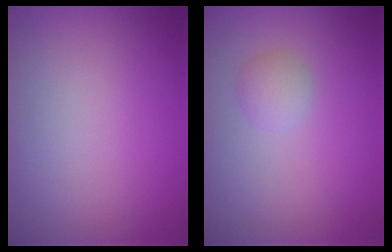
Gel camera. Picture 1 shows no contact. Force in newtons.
{"total": 1.4, "press": 1.4, "slide": 0.0}